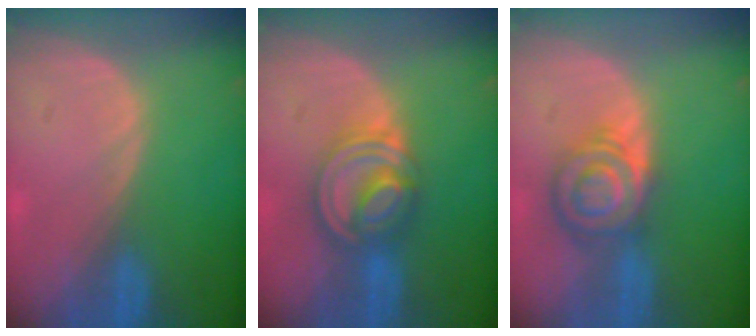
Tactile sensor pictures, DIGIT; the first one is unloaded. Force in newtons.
{"total": 8.1, "press": 6.9, "slide": 4.3}
{"total": 6.6, "press": 6.6, "slide": 0.2}